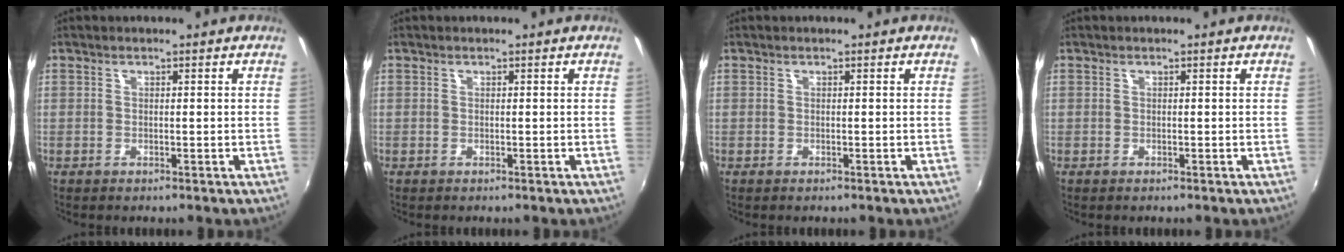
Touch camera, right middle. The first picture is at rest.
{"total": 0.0}
{"total": 0.0}
{"total": 0.0}